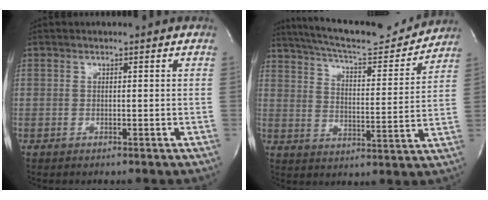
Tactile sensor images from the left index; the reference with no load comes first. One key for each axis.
{"total": 17.7, "fx": 16.4, "fy": 2.2, "fz": 6.3, "tx": -0.107, "ty": -0.007, "tz": 0.237}